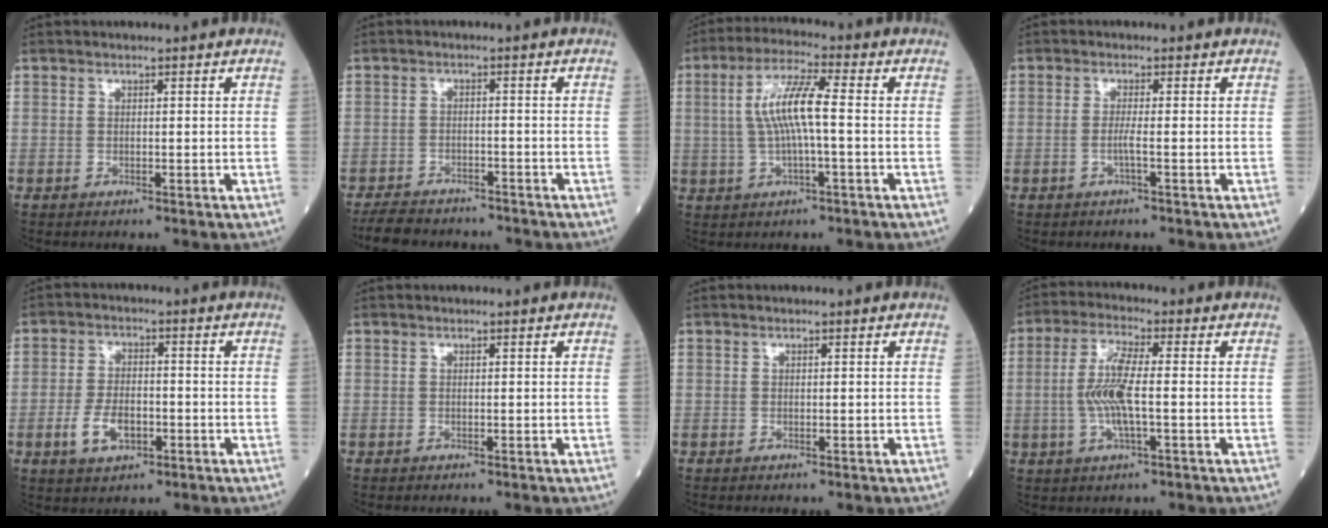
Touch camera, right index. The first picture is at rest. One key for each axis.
{"total": 8.2, "fx": -7.4, "fy": 2.3, "fz": 2.6, "tx": -0.041, "ty": -0.009, "tz": -0.111}
{"total": 8.1, "fx": 0.4, "fy": 0.9, "fz": 8.1, "tx": -0.164, "ty": 0.015, "tz": 0.005}
{"total": 1.5, "fx": -0.5, "fy": -0.3, "fz": 1.4, "tx": -0.030, "ty": -0.001, "tz": -0.013}
{"total": 5.9, "fx": -2.1, "fy": 3.1, "fz": 4.5, "tx": -0.091, "ty": 0.002, "tz": -0.034}
{"total": 0.0}
{"total": 0.0}
{"total": 7.7, "fx": -0.7, "fy": 1.1, "fz": 7.6, "tx": -0.160, "ty": 0.001, "tz": -0.018}